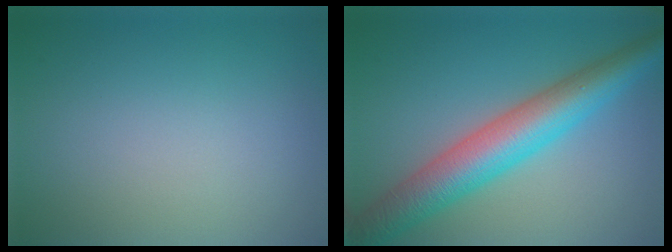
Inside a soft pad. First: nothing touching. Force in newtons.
{"total": 7.8, "press": 7.8, "slide": 0.2}